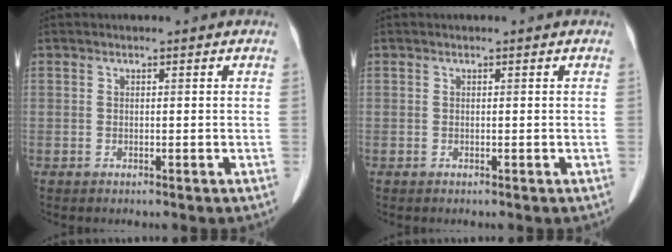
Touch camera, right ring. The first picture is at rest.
{"total": 0.0}